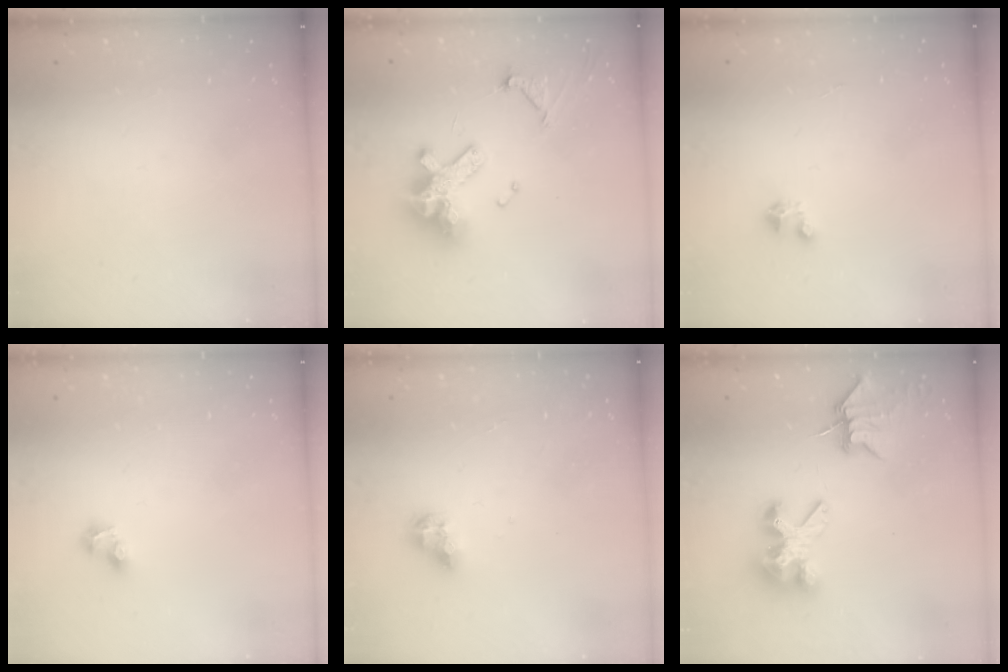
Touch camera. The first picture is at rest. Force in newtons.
{"total": 14.0, "press": 13.8, "slide": 2.3}
{"total": 2.1, "press": 2.1, "slide": 0.1}
{"total": 3.5, "press": 3.0, "slide": 1.8}
{"total": 8.1, "press": 8.1, "slide": 1.0}
{"total": 7.0, "press": 6.9, "slide": 0.6}